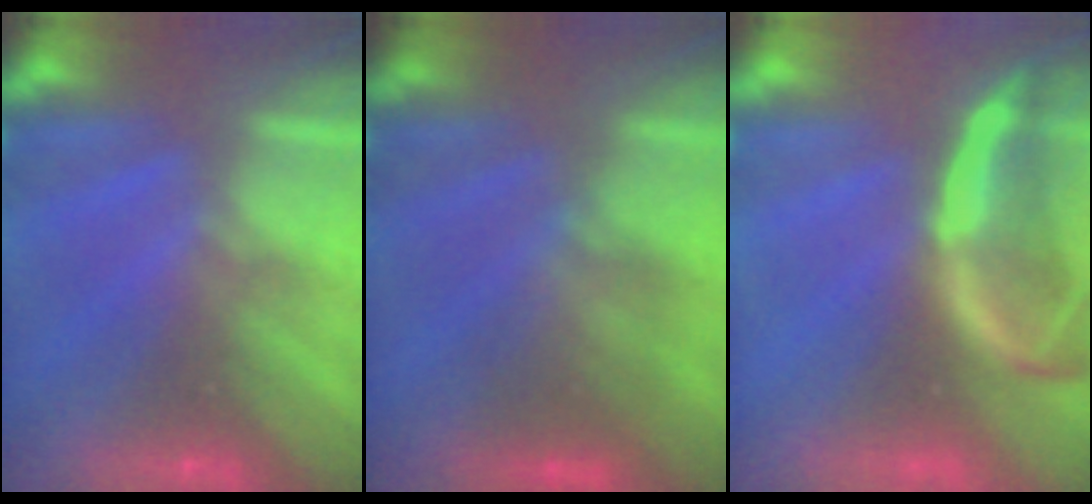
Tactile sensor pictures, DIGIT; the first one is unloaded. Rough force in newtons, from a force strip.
{"total": 2.5}
{"total": 2.0}